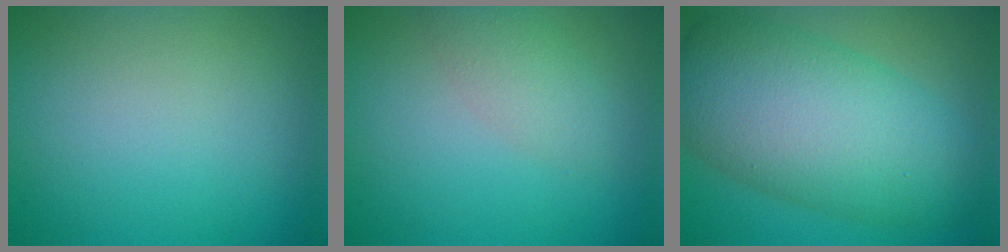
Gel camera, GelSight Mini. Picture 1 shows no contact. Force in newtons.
{"total": 2.4, "press": 2.4, "slide": 0.2}
{"total": 11.1, "press": 11.1, "slide": 0.3}